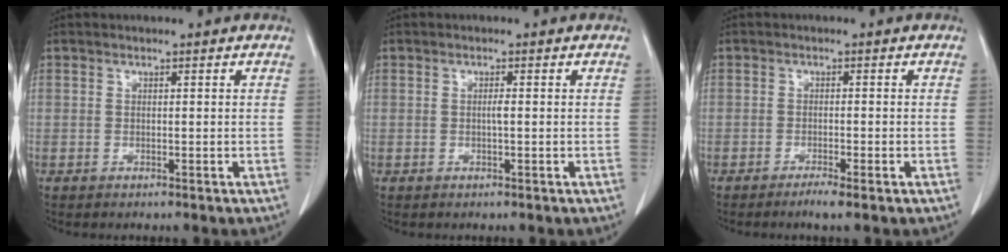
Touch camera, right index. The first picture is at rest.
{"total": 0.8, "force": [-0.1, 0.0, 0.8], "torque": [-0.017, -0.001, -0.002]}
{"total": 2.3, "force": [-1.5, -0.1, 1.7], "torque": [-0.028, -0.004, -0.026]}